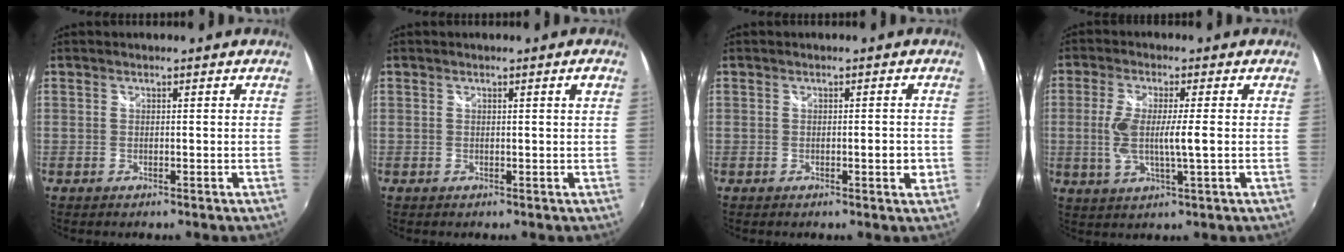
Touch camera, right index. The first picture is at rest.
{"total": 1.4, "force": [0.5, -0.4, 1.3], "torque": [-0.018, 0.002, 0.007]}
{"total": 2.2, "force": [-0.5, 0.7, 2.0], "torque": [-0.027, 0.003, -0.004]}
{"total": 8.0, "force": [-0.6, 1.3, 7.9], "torque": [-0.153, -0.010, -0.010]}